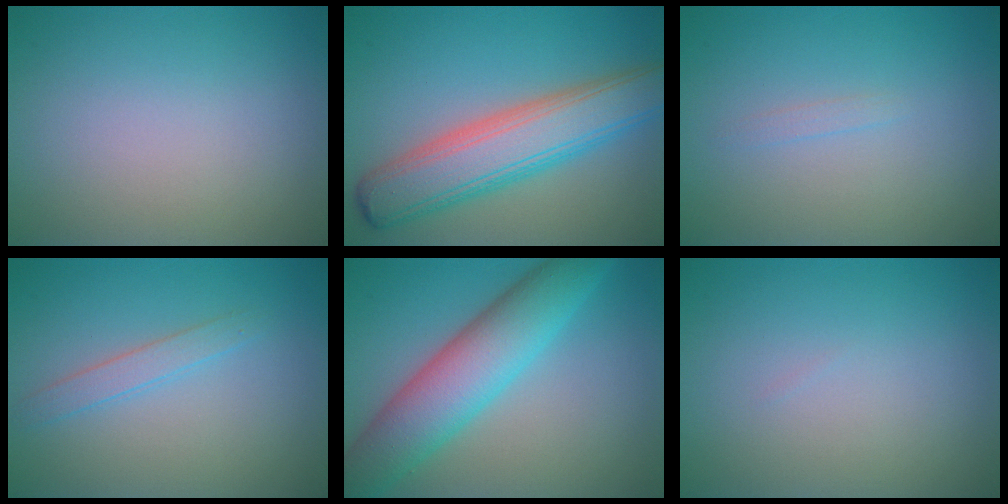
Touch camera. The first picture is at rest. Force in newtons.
{"total": 7.8, "press": 7.8, "slide": 0.6}
{"total": 0.6, "press": 0.6, "slide": 0.1}
{"total": 1.6, "press": 1.6, "slide": 0.2}
{"total": 7.9, "press": 7.9, "slide": 0.3}
{"total": 0.0}